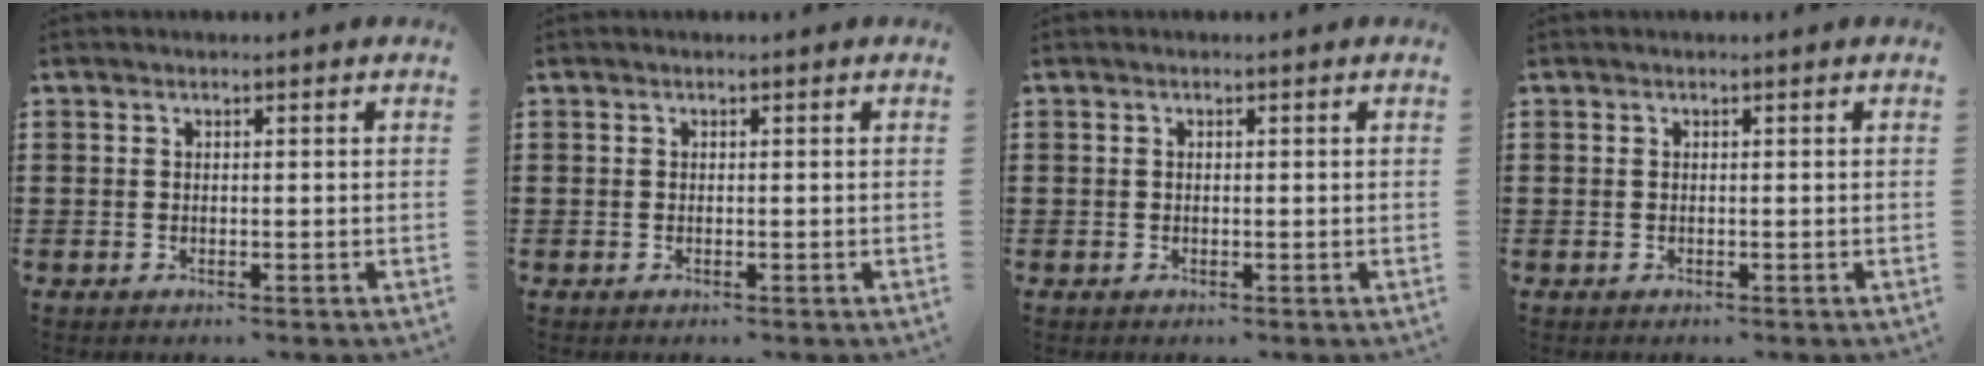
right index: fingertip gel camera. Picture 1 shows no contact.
{"total": 0.0}
{"total": 0.0}
{"total": 0.0}